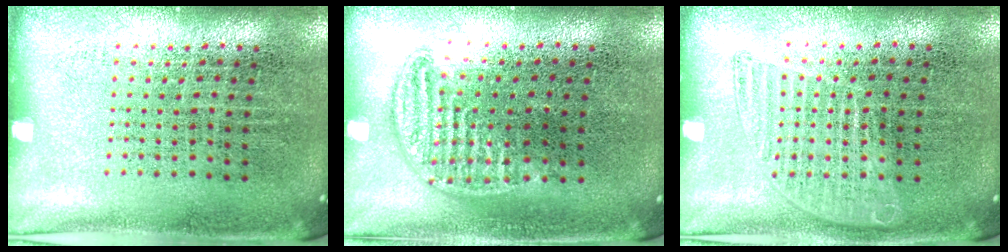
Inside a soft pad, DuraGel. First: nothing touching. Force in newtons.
{"total": 0.9, "press": 0.9, "slide": 0.2}
{"total": 1.4, "press": 1.4, "slide": 0.1}